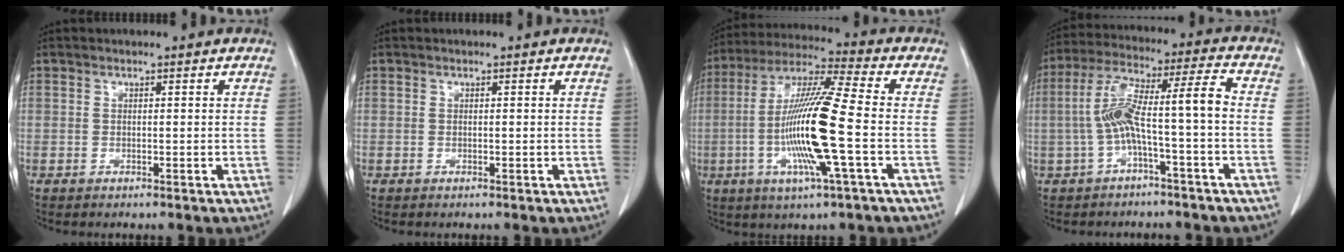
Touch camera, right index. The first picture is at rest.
{"total": 0.0}
{"total": 16.1, "force": [-3.1, 0.0, 15.8], "torque": [-0.316, -0.008, -0.068]}
{"total": 10.3, "force": [-1.9, 0.6, 10.1], "torque": [-0.198, 0.042, -0.037]}